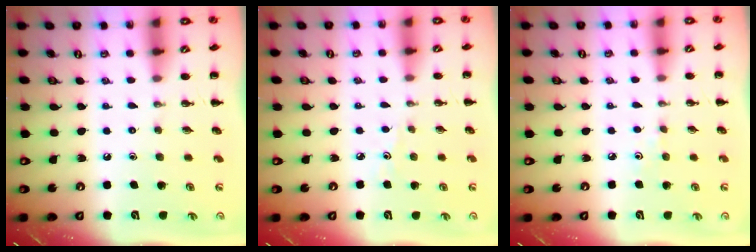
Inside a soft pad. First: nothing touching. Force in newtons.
{"total": 2.2, "press": 2.0, "slide": 0.9}
{"total": 3.2, "press": 3.0, "slide": 1.2}